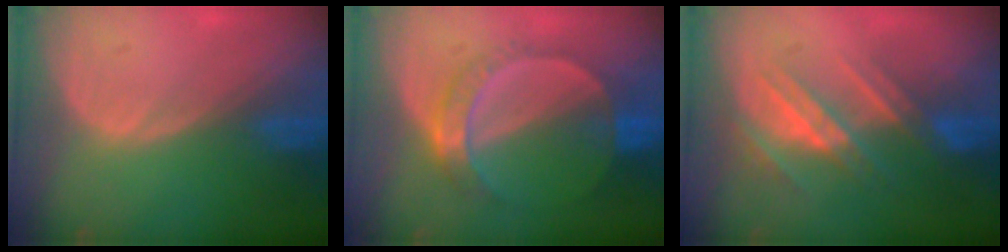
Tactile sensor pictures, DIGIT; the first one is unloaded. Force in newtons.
{"total": 7.3, "press": 6.4, "slide": 3.6}
{"total": 7.8, "press": 7.2, "slide": 2.9}